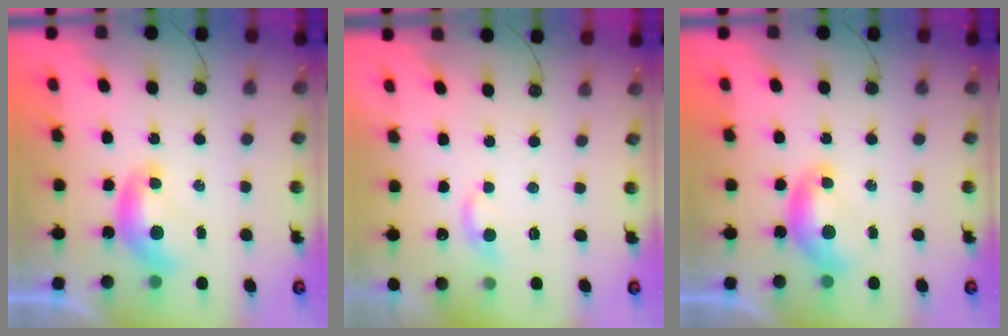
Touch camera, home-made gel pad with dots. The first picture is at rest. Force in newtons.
{"total": 1.3, "press": 1.1, "slide": 0.7}
{"total": 0.0}